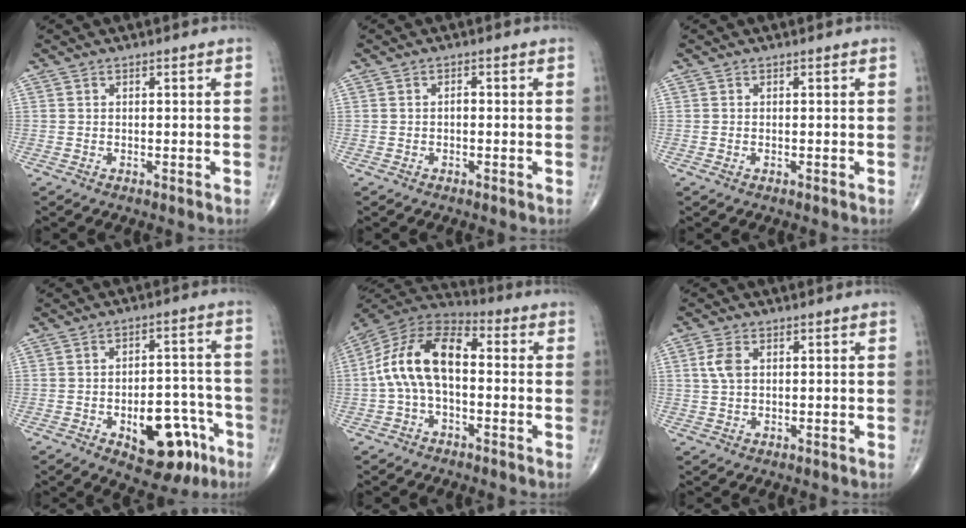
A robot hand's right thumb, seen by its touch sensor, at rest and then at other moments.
{"total": 0.9, "force": [-0.2, 0.6, 0.7], "torque": [-0.009, 0.002, -0.006]}
{"total": 0.0}
{"total": 14.4, "force": [-6.4, 7.6, 10.5], "torque": [-0.108, 0.048, -0.077]}
{"total": 14.2, "force": [-0.3, 7.7, 11.9], "torque": [-0.220, 0.043, -0.019]}
{"total": 3.7, "force": [0.9, 2.3, 2.8], "torque": [-0.063, 0.006, 0.018]}